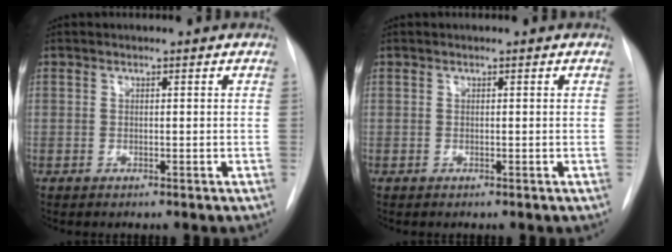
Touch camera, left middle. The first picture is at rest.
{"total": 0.0}